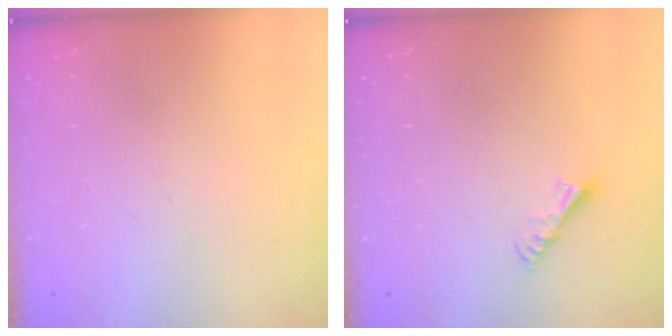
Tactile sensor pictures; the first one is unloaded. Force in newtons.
{"total": 4.7, "press": 4.7, "slide": 0.0}